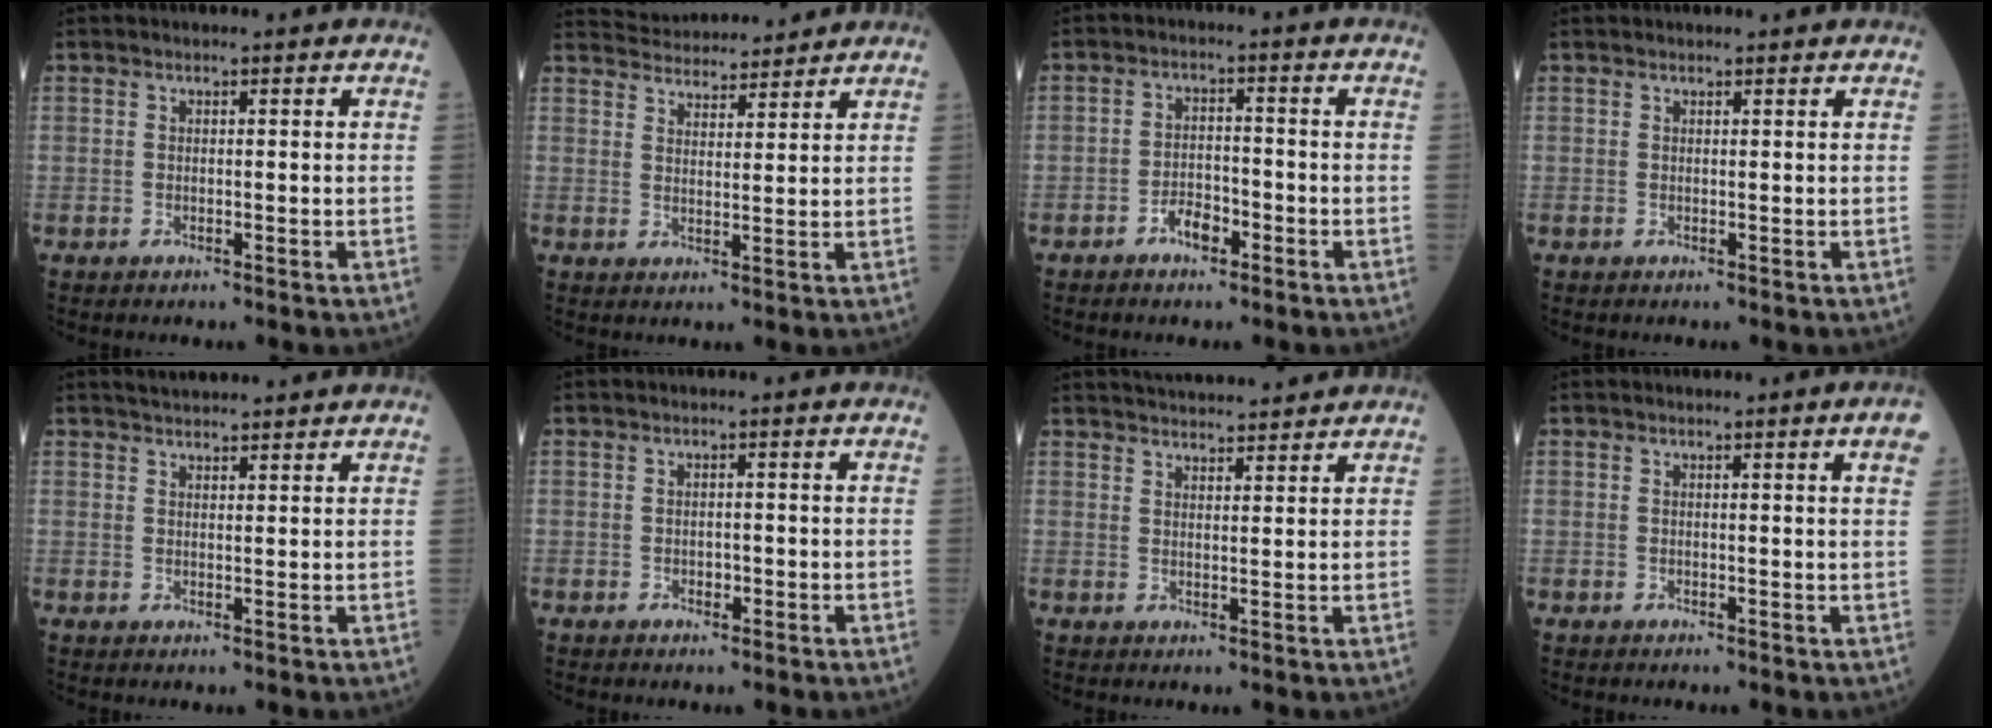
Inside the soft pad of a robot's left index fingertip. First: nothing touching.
{"total": 10.5, "force": [10.1, 1.6, 2.0], "torque": [-0.036, 0.025, 0.151]}
{"total": 3.5, "force": [-2.3, 1.6, 2.1], "torque": [-0.039, 0.006, -0.042]}
{"total": 1.1, "force": [1.1, 0.0, 0.2], "torque": [-0.007, 0.011, 0.018]}
{"total": 5.8, "force": [5.4, 0.7, 2.0], "torque": [-0.031, 0.033, 0.079]}
{"total": 1.0, "force": [-0.4, 0.7, 0.6], "torque": [-0.010, 0.003, -0.006]}
{"total": 10.4, "force": [9.9, 1.0, 3.1], "torque": [-0.050, 0.023, 0.140]}
{"total": 2.6, "force": [1.4, -0.2, 2.2], "torque": [-0.025, -0.002, 0.011]}